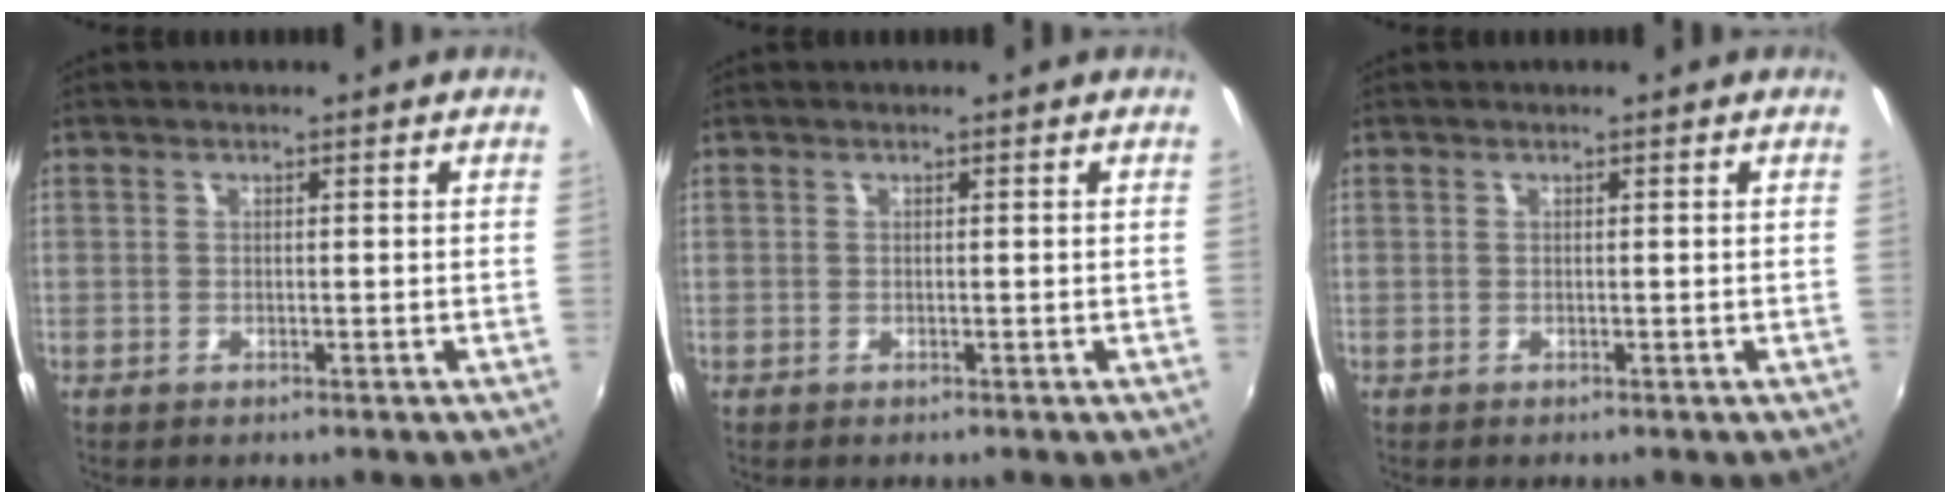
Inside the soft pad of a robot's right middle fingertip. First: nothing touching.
{"total": 0.0}
{"total": 0.0}